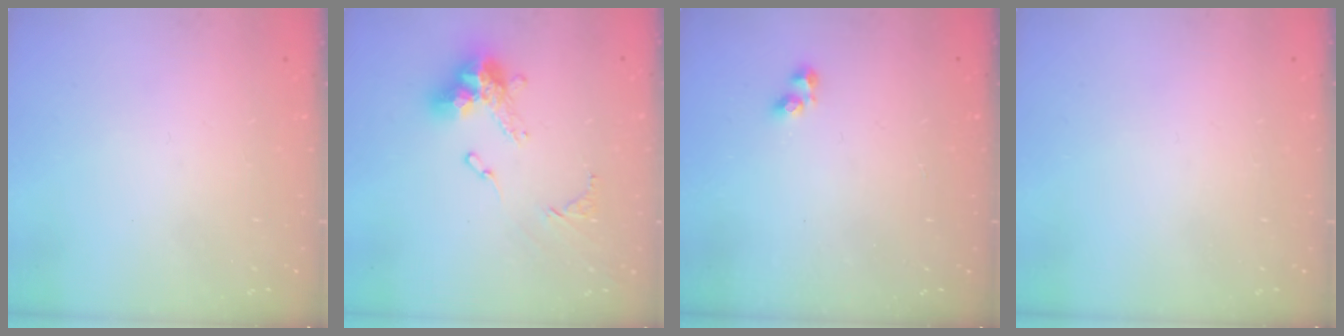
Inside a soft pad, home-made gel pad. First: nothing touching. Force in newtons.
{"total": 13.8, "press": 13.7, "slide": 1.4}
{"total": 1.9, "press": 1.9, "slide": 0.3}
{"total": 0.0}